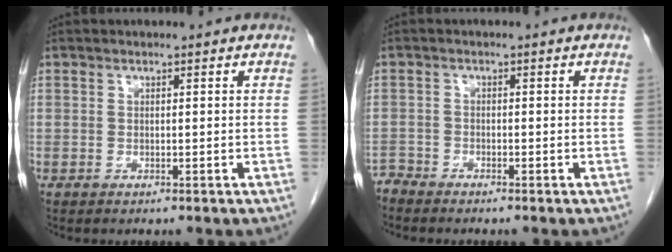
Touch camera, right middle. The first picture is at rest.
{"total": 1.8, "force": [-1.8, -0.1, -0.4], "torque": [0.014, -0.008, -0.034]}